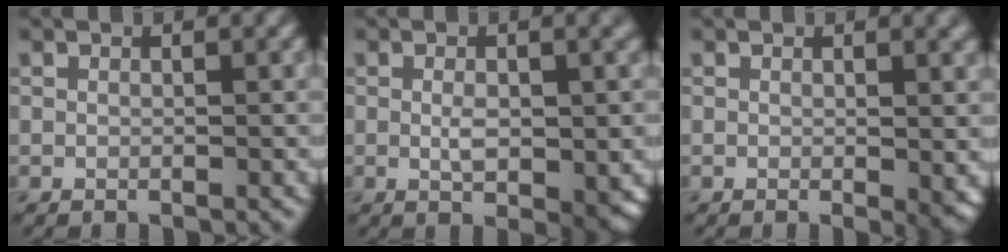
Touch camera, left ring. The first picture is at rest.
{"total": 4.2, "force": [-0.5, 1.7, 3.8], "torque": [-0.064, -0.007, -0.004]}
{"total": 2.6, "force": [0.4, 0.6, 2.5], "torque": [-0.021, -0.005, 0.005]}